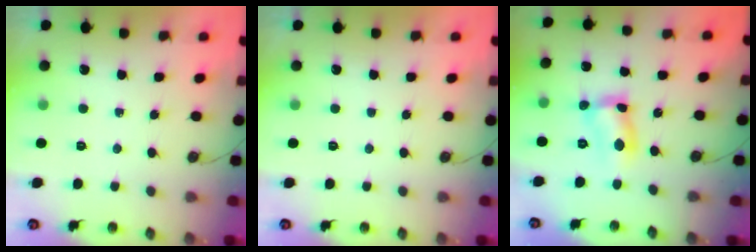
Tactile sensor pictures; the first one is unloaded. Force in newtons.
{"total": 0.0}
{"total": 8.9, "press": 8.9, "slide": 0.4}